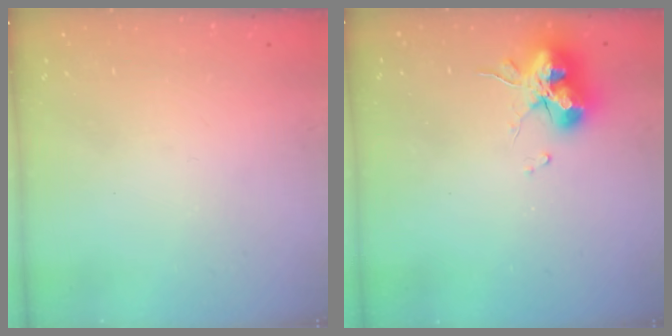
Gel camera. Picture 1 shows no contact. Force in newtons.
{"total": 14.7, "press": 14.7, "slide": 0.6}